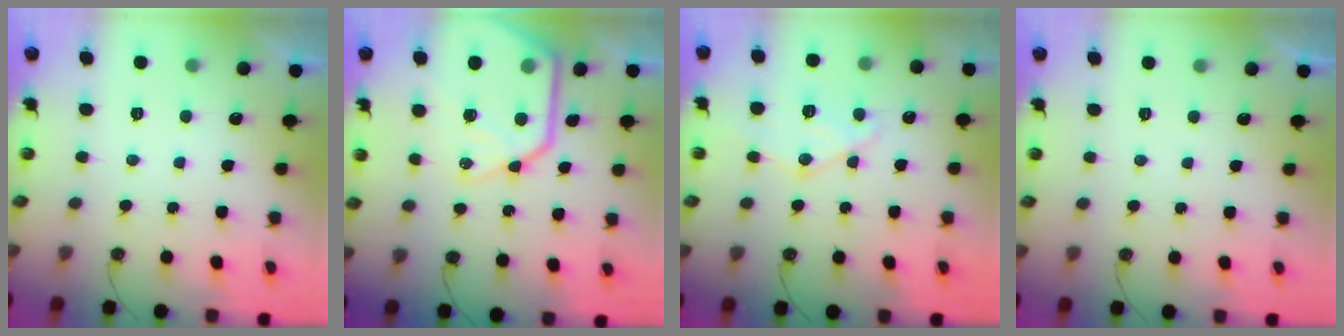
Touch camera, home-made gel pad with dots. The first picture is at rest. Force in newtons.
{"total": 19.3, "press": 19.2, "slide": 2.3}
{"total": 12.4, "press": 12.3, "slide": 1.3}
{"total": 0.0}